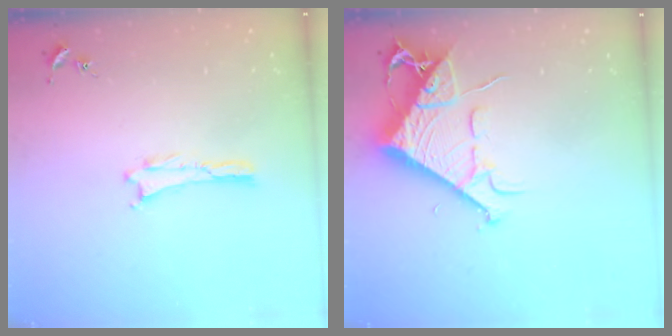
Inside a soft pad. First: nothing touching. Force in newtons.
{"total": 9.0, "press": 8.9, "slide": 1.1}